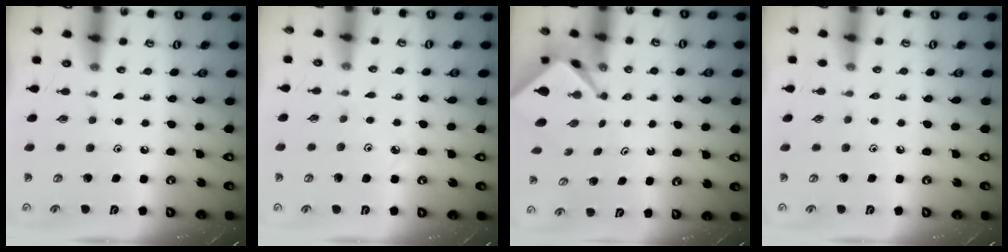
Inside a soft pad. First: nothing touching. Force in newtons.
{"total": 4.8, "press": 4.7, "slide": 0.6}
{"total": 2.4, "press": 2.4, "slide": 0.2}
{"total": 2.1, "press": 2.1, "slide": 0.4}